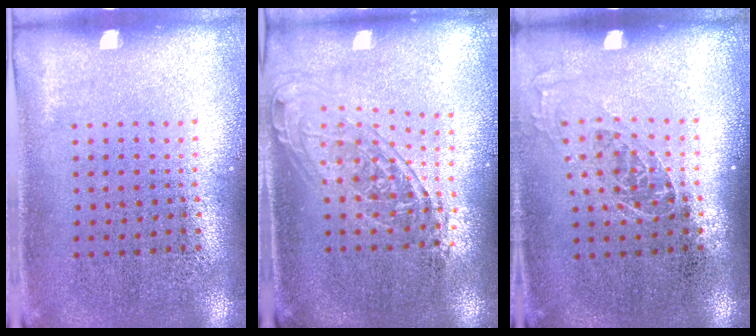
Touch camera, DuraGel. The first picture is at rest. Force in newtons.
{"total": 1.5, "press": 1.3, "slide": 0.8}
{"total": 1.1, "press": 0.9, "slide": 0.5}